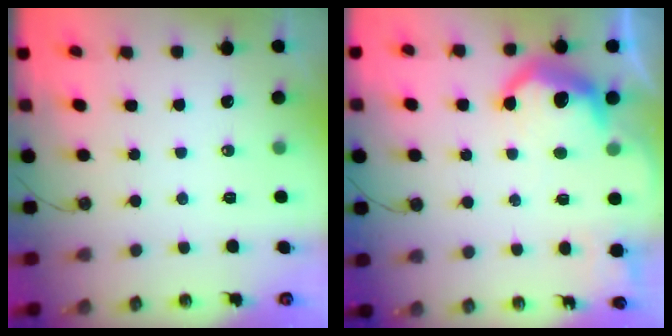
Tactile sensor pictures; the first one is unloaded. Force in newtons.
{"total": 12.2, "press": 12.2, "slide": 1.1}